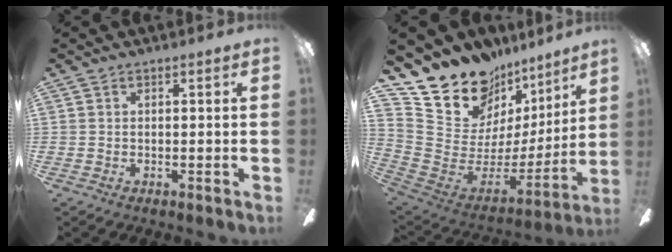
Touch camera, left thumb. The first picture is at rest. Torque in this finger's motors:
{"motor_torque": [0.49, 0.46, 0.77, -2.00, 0.07]}